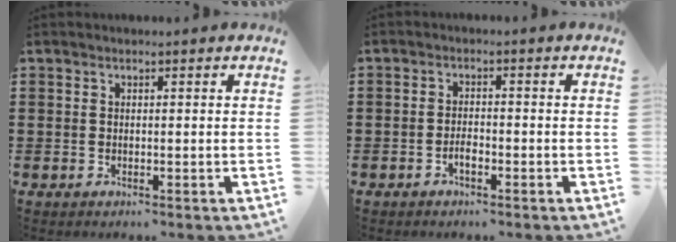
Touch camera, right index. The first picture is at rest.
{"total": 2.0, "force": [-1.1, 0.7, 1.4], "torque": [-0.028, 0.001, -0.021]}